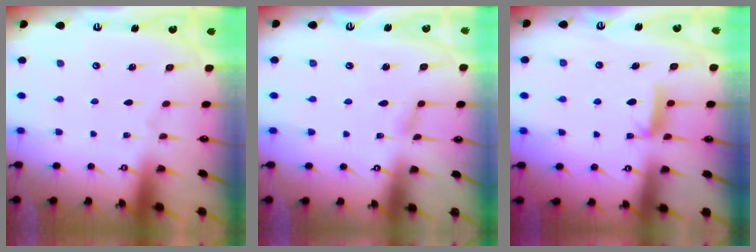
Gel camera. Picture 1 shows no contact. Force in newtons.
{"total": 4.9, "press": 4.8, "slide": 0.7}
{"total": 6.4, "press": 6.4, "slide": 0.8}